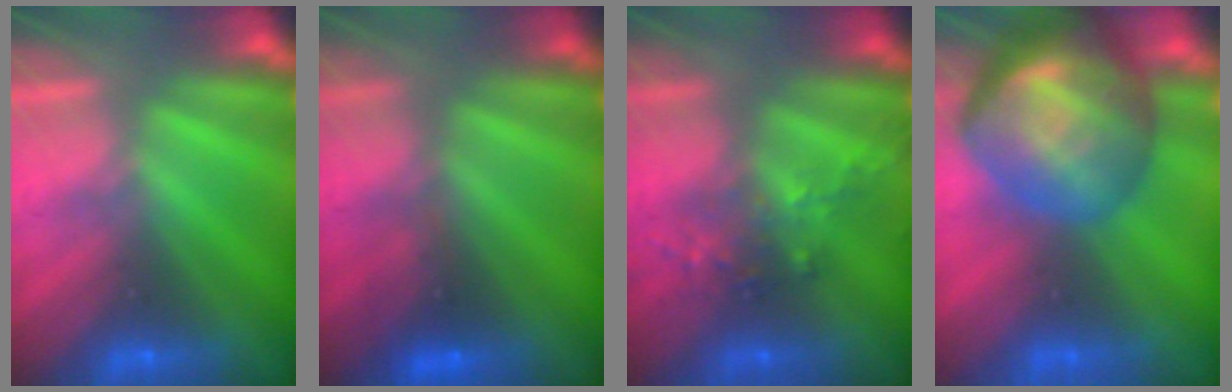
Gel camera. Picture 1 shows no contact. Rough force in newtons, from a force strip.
{"total": 3.9}
{"total": 2.6}
{"total": 7.2}